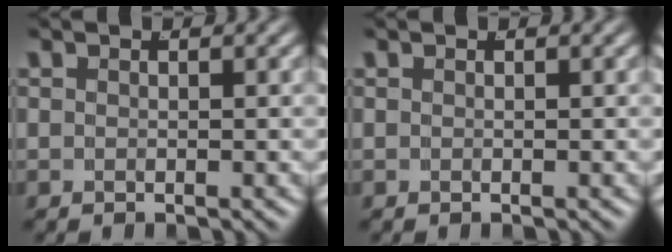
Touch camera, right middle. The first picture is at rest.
{"total": 0.0}